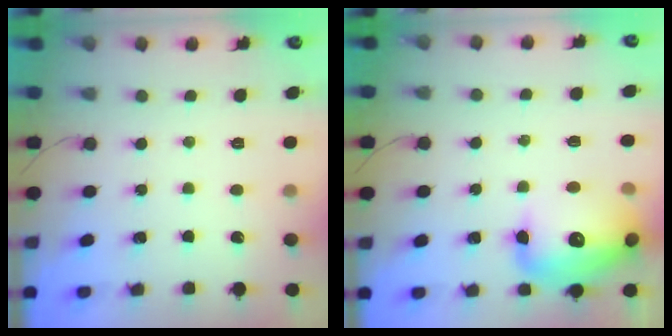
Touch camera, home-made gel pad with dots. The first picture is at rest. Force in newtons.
{"total": 18.4, "press": 18.2, "slide": 2.9}